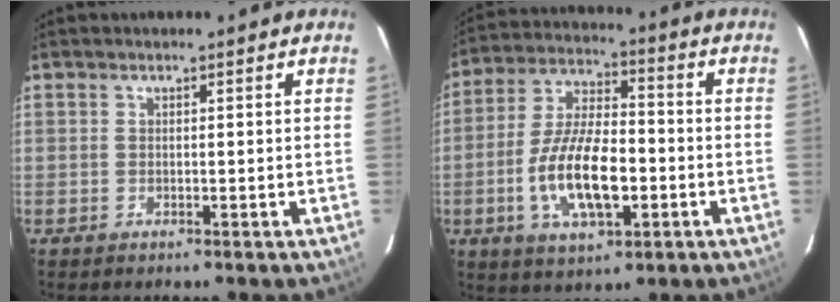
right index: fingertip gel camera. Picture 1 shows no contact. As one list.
[{"total": 14.6, "force": [-3.9, 6.2, 12.6], "torque": [-0.256, -0.002, -0.067]}]